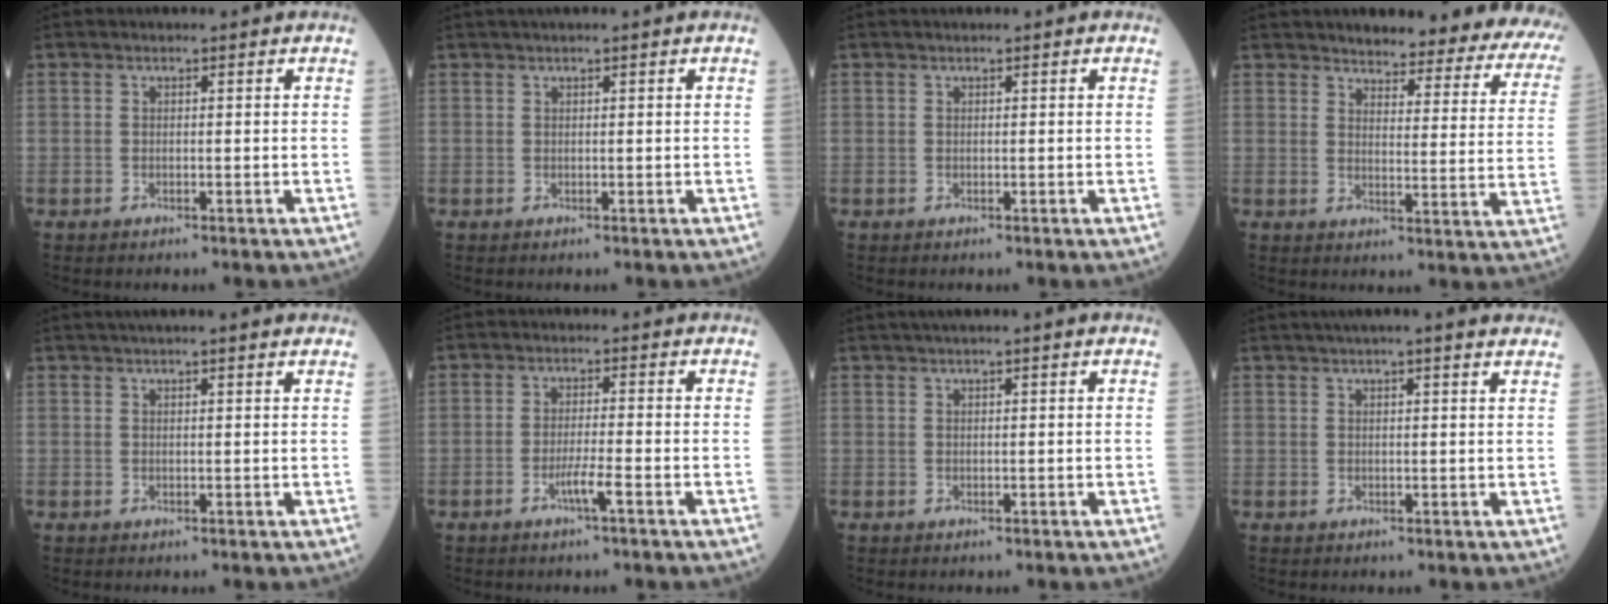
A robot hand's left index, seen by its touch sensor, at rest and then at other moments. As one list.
[{"total": 1.0, "force": [0.6, -0.1, 0.9], "torque": [-0.017, 0.012, 0.012]}, {"total": 0.0}, {"total": 20.3, "force": [18.6, 3.7, 7.3], "torque": [-0.064, -0.075, 0.194]}, {"total": 6.3, "force": [5.2, 0.2, 3.6], "torque": [-0.050, 0.032, 0.068]}, {"total": 3.0, "force": [-1.6, -0.5, 2.5], "torque": [-0.050, -0.005, -0.032]}, {"total": 3.3, "force": [2.3, -0.3, 2.2], "torque": [-0.033, 0.025, 0.039]}, {"total": 8.5, "force": [7.0, 0.5, 4.8], "torque": [-0.065, 0.030, 0.081]}]